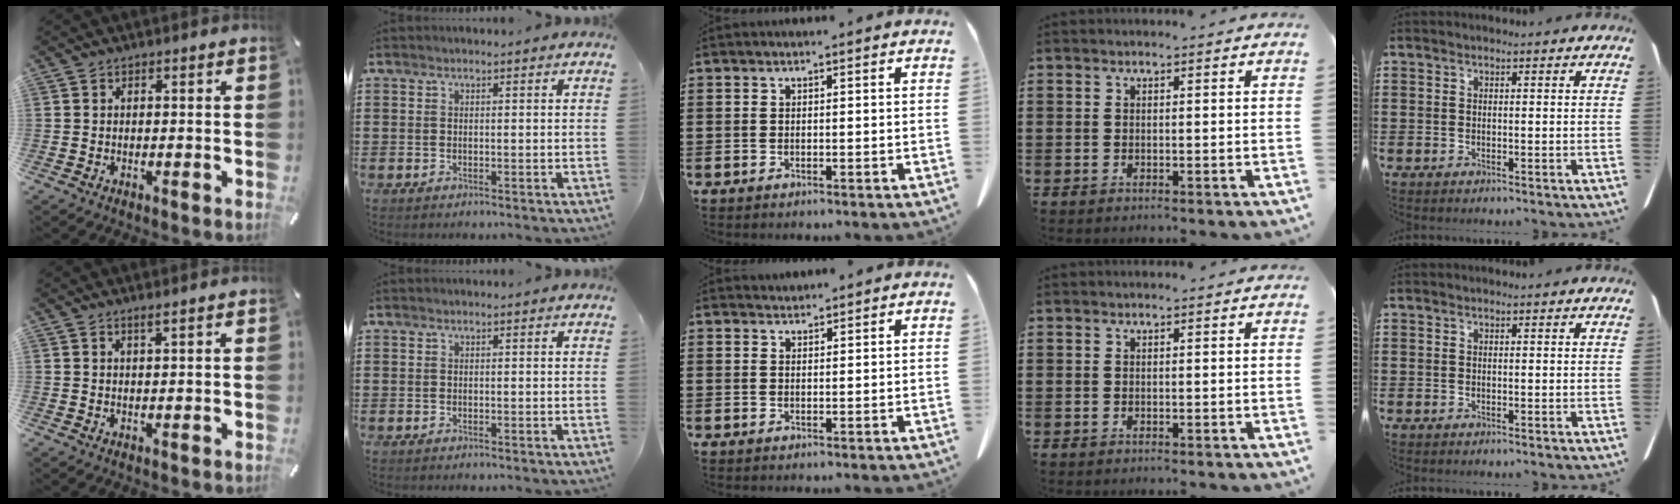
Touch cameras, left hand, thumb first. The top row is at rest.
{"thumb": {"total": 1.4, "force": [1.0, -0.1, 0.9], "torque": [-0.019, -0.002, 0.018]}, "middle": {"total": 1.2, "force": [1.2, 0.3, 0.0], "torque": [-0.003, 0.001, 0.023]}}